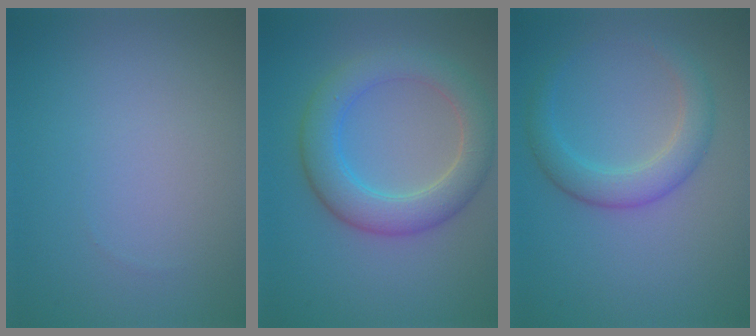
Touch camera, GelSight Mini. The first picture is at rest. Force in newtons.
{"total": 5.3, "press": 5.3, "slide": 0.2}
{"total": 2.6, "press": 2.6, "slide": 0.2}